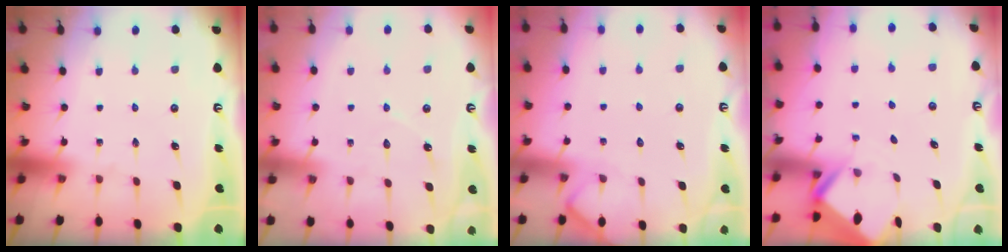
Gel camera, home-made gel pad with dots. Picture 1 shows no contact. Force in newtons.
{"total": 5.5, "press": 5.4, "slide": 0.5}
{"total": 4.9, "press": 4.9, "slide": 0.6}
{"total": 2.4, "press": 2.4, "slide": 0.1}